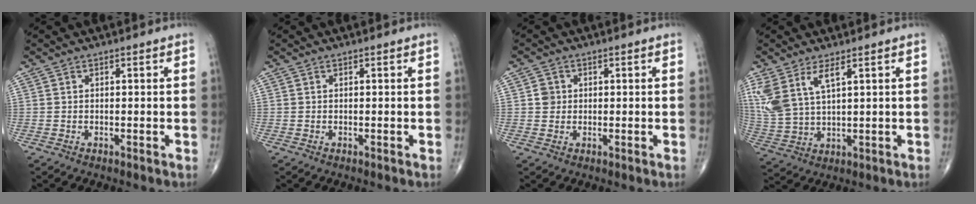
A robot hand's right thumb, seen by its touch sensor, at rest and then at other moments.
{"total": 0.0}
{"total": 2.2, "force": [0.3, 2.1, 0.7], "torque": [0.001, 0.003, 0.003]}
{"total": 10.0, "force": [4.8, 4.1, 7.7], "torque": [-0.182, -0.013, 0.110]}